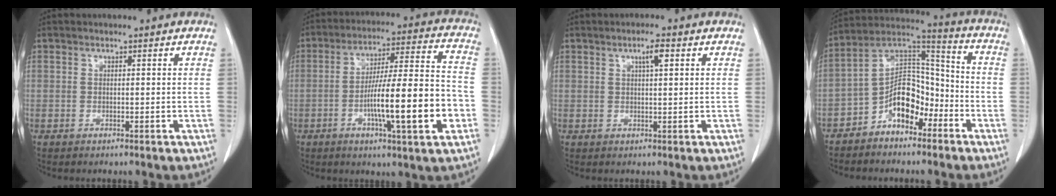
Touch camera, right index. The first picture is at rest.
{"total": 16.4, "force": [-4.6, 1.4, 15.6], "torque": [-0.259, 0.007, -0.072]}
{"total": 2.6, "force": [1.1, 0.3, 2.3], "torque": [-0.041, 0.002, 0.019]}
{"total": 11.0, "force": [-5.6, 5.9, 7.4], "torque": [-0.134, 0.036, -0.099]}